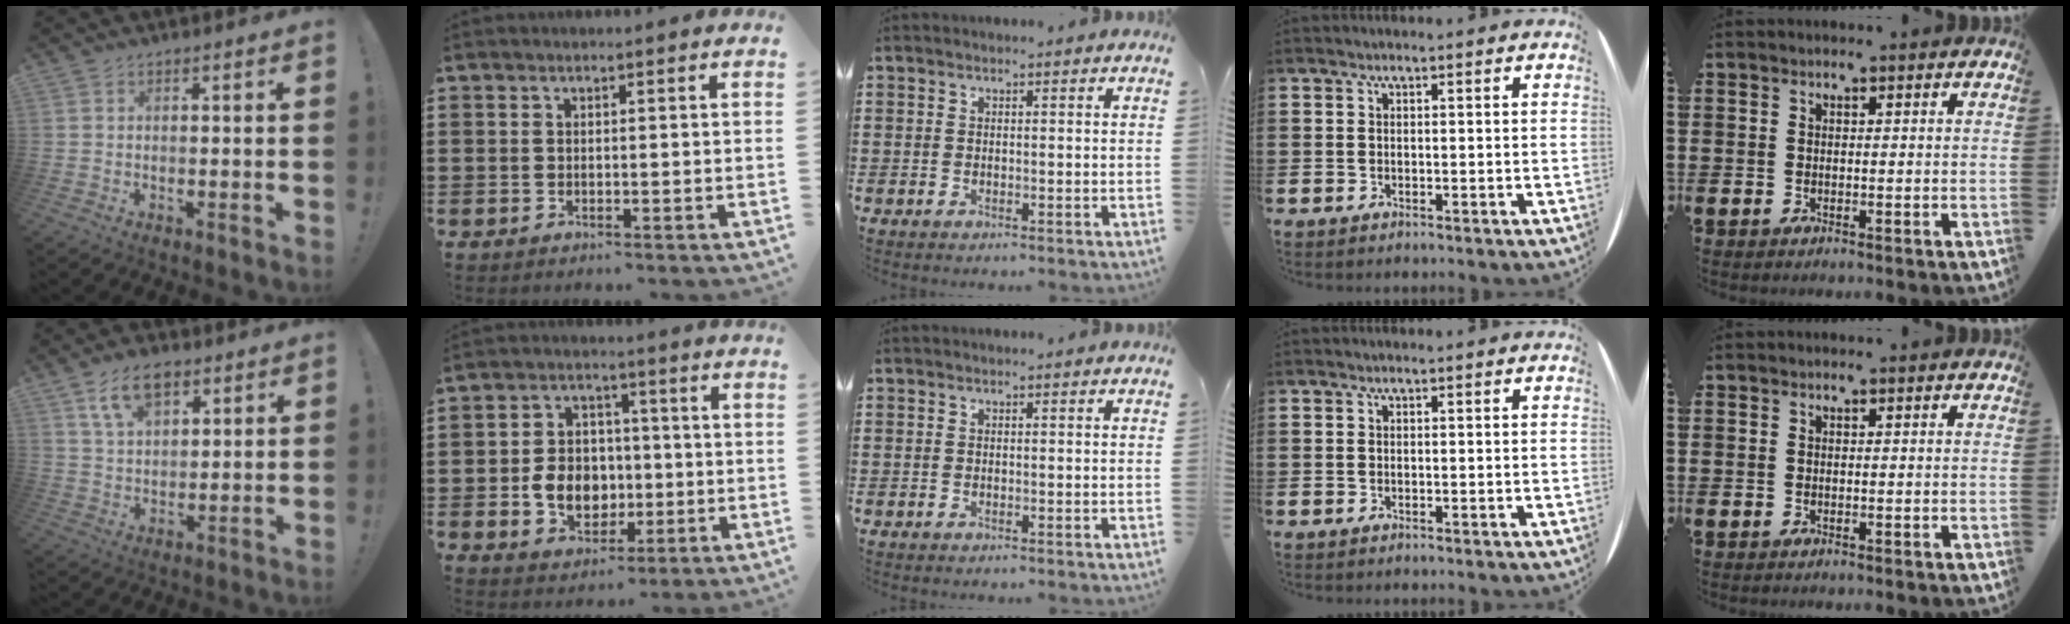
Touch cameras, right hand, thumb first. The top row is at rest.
{"thumb": {"total": 9.9, "force": [5.6, 5.6, 6.0], "torque": [-0.101, -0.006, 0.104]}, "index": {"total": 7.7, "force": [-1.0, 6.3, 4.4], "torque": [-0.082, 0.010, -0.019]}}